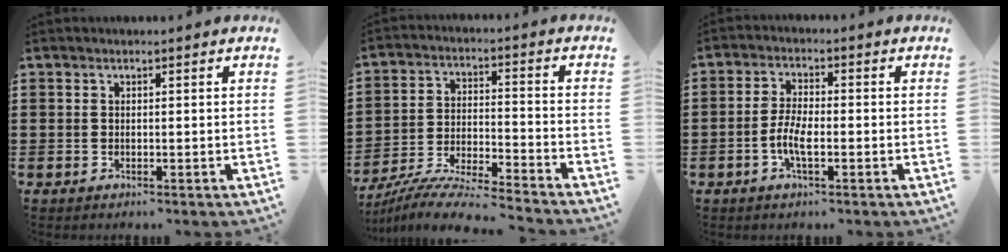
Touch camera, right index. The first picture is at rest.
{"total": 7.9, "force": [-7.6, -0.4, 2.3], "torque": [-0.053, -0.006, -0.152]}
{"total": 4.7, "force": [-1.5, 1.4, 4.2], "torque": [-0.099, -0.006, -0.035]}